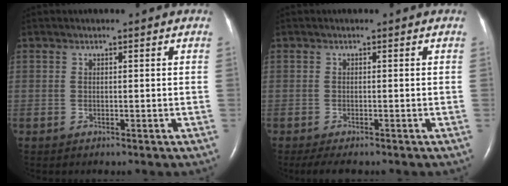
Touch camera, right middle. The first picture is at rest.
{"total": 3.9, "force": [-3.0, 1.1, 2.2], "torque": [-0.039, -0.012, -0.042]}